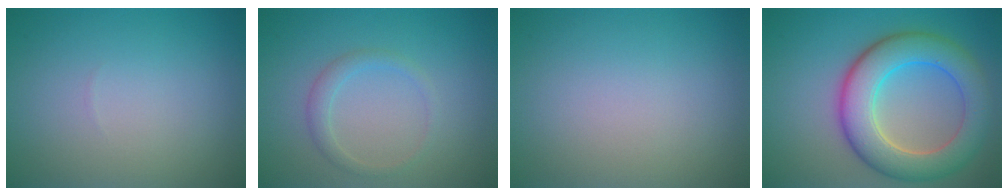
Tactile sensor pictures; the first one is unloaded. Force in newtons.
{"total": 1.6, "press": 1.6, "slide": 0.0}
{"total": 0.0}
{"total": 7.9, "press": 7.9, "slide": 0.4}